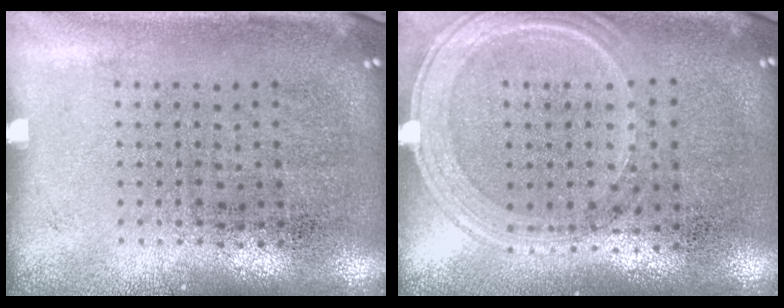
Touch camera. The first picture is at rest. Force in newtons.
{"total": 1.3, "press": 1.2, "slide": 0.4}